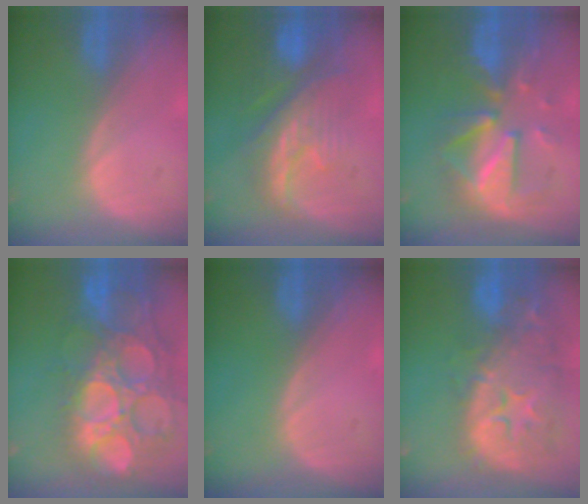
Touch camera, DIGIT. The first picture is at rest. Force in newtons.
{"total": 9.8, "press": 9.0, "slide": 4.1}
{"total": 9.1, "press": 9.1, "slide": 0.5}
{"total": 15.8, "press": 13.1, "slide": 9.0}
{"total": 0.0}
{"total": 14.0, "press": 11.3, "slide": 8.2}